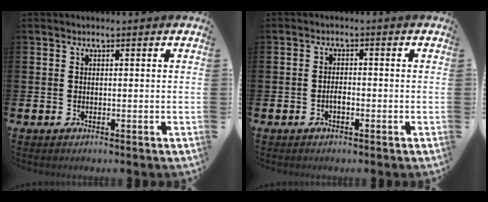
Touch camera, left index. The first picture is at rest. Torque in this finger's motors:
{"motor_torque": [0.45, 0.39, 0.00, 0.07]}